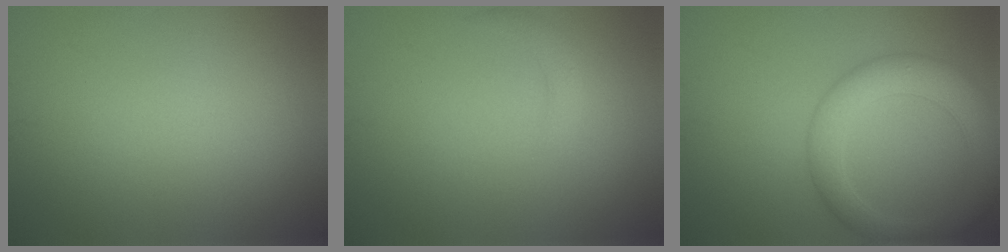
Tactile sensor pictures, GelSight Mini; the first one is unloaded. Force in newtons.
{"total": 1.3, "press": 1.3, "slide": 0.1}
{"total": 5.7, "press": 5.7, "slide": 0.3}